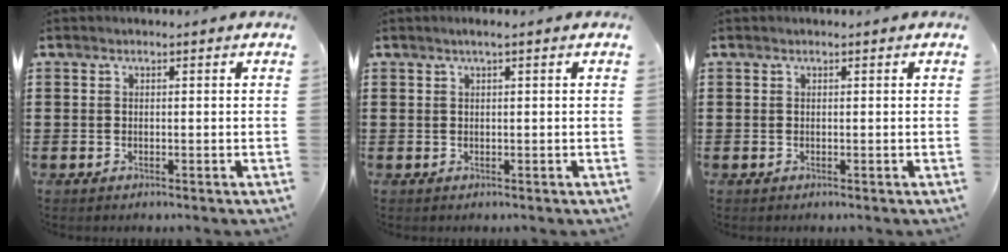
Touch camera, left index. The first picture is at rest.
{"total": 0.9, "force": [0.4, 0.0, 0.8], "torque": [-0.014, 0.000, 0.006]}
{"total": 0.0}